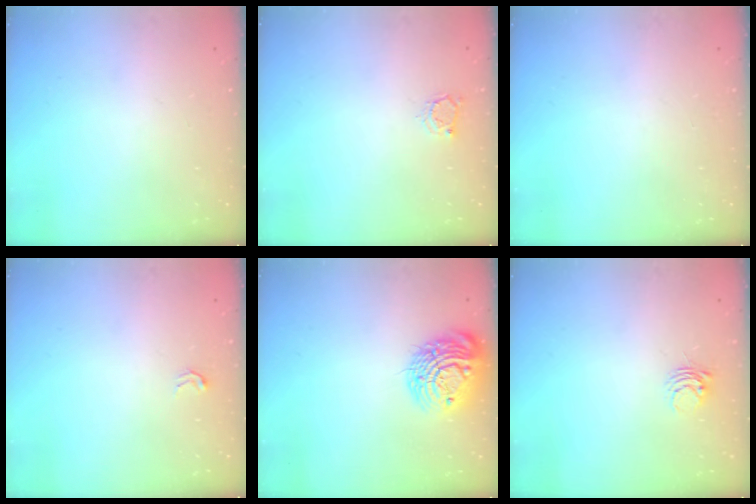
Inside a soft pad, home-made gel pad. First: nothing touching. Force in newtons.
{"total": 2.9, "press": 2.9, "slide": 0.4}
{"total": 0.0}
{"total": 2.5, "press": 2.5, "slide": 0.5}
{"total": 15.5, "press": 15.4, "slide": 1.1}
{"total": 3.8, "press": 3.8, "slide": 0.4}